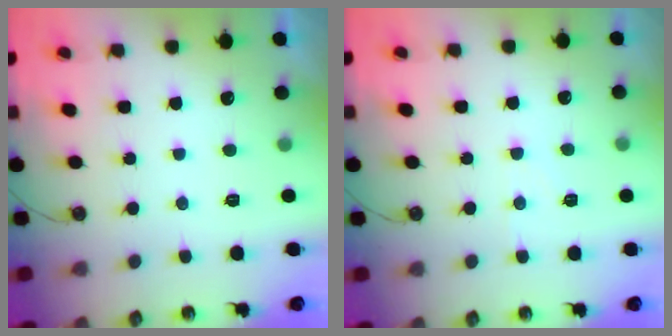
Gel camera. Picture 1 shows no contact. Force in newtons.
{"total": 2.9, "press": 2.9, "slide": 0.5}